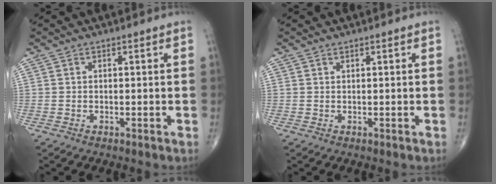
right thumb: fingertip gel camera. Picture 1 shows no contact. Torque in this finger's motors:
{"motor_torque": [-0.03, -0.17, -0.17, -0.08, -0.02]}